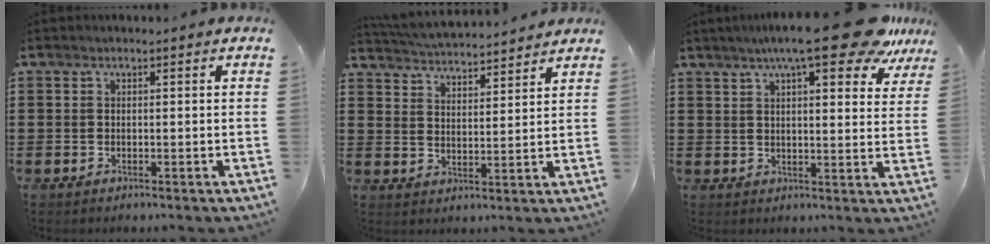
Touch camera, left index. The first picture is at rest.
{"total": 4.5, "force": [4.5, -0.1, 0.3], "torque": [-0.024, -0.027, 0.079]}
{"total": 13.3, "force": [9.3, 1.9, 9.4], "torque": [-0.156, -0.026, 0.151]}